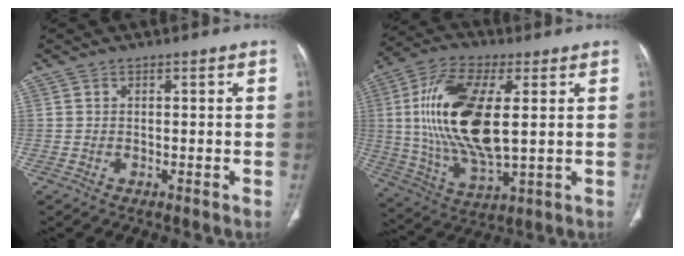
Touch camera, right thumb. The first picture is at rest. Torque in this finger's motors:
{"motor_torque": [2.26, 2.75, 2.32, -0.44, 0.46]}